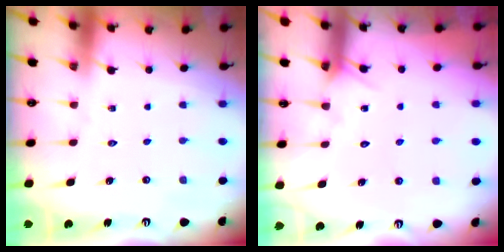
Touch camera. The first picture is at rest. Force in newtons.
{"total": 5.1, "press": 5.1, "slide": 0.5}